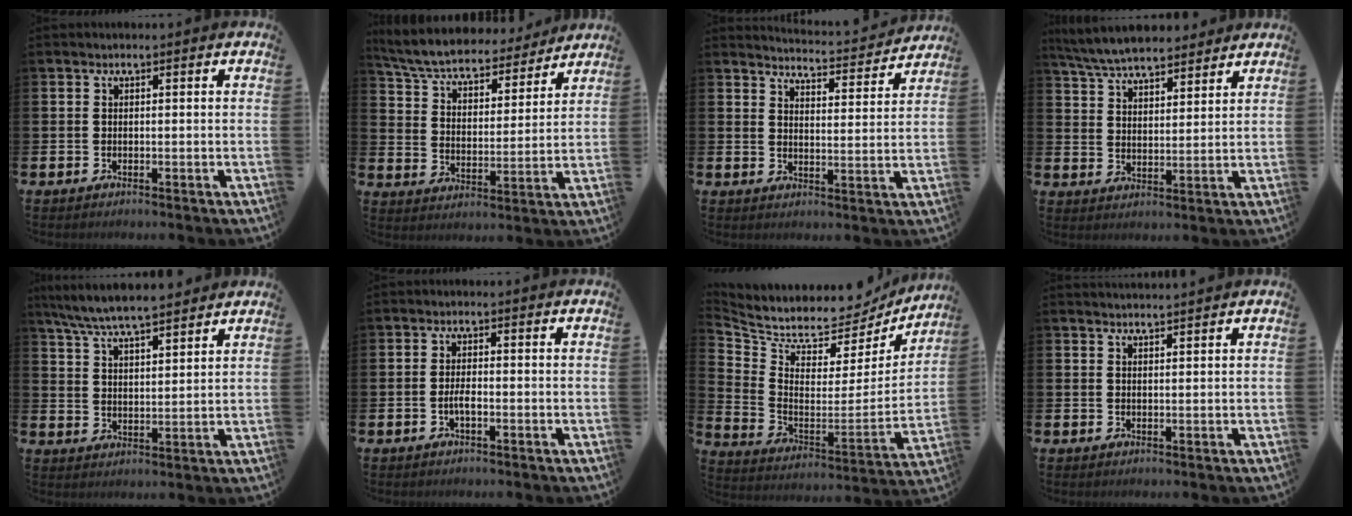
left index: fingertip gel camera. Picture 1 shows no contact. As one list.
[{"total": 6.9, "force": [6.4, 1.8, 1.9], "torque": [-0.070, -0.047, 0.108]}, {"total": 4.3, "force": [4.3, 0.1, 0.2], "torque": [-0.015, -0.038, 0.071]}, {"total": 6.9, "force": [6.6, 1.3, 1.6], "torque": [-0.058, -0.026, 0.121]}, {"total": 7.2, "force": [6.9, 0.6, 2.0], "torque": [-0.065, -0.029, 0.124]}, {"total": 1.9, "force": [-0.6, 0.6, 1.6], "torque": [-0.027, 0.001, -0.014]}, {"total": 6.9, "force": [6.5, 2.2, 1.0], "torque": [-0.055, -0.070, 0.106]}, {"total": 1.7, "force": [1.7, -0.2, -0.1], "torque": [0.003, -0.010, 0.030]}]